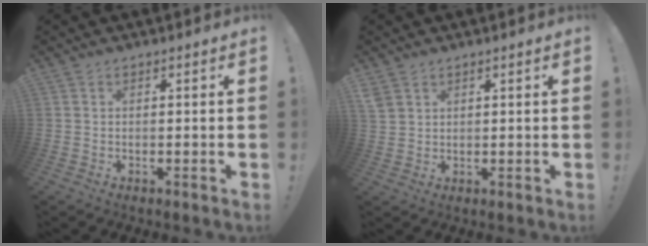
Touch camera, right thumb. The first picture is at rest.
{"total": 3.6, "force": [2.4, 2.3, 1.3], "torque": [-0.017, -0.013, 0.046]}